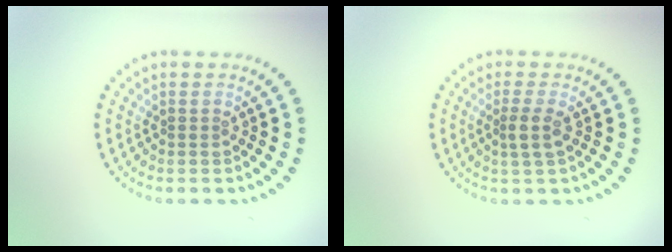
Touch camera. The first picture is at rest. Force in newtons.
{"total": 1.7, "press": 1.4, "slide": 1.0}